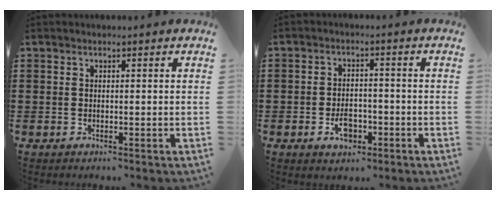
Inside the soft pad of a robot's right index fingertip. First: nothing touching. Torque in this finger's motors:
{"motor_torque": [2.14, 0.00, 0.12, 0.07]}